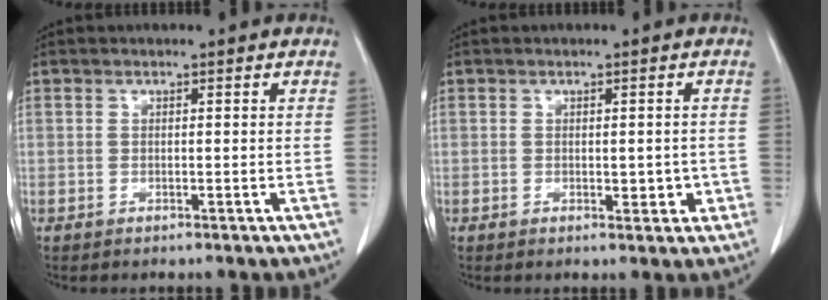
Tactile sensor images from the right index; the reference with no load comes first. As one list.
[{"total": 2.7, "force": [-0.5, 1.5, 2.2], "torque": [-0.021, 0.000, 0.000]}]